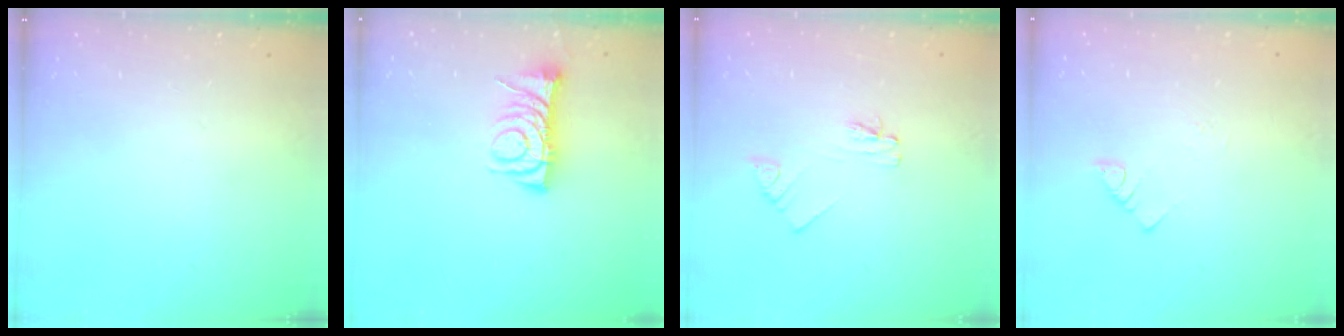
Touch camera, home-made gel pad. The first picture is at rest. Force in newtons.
{"total": 7.2, "press": 7.1, "slide": 0.9}
{"total": 2.2, "press": 2.2, "slide": 0.3}
{"total": 2.5, "press": 2.5, "slide": 0.4}